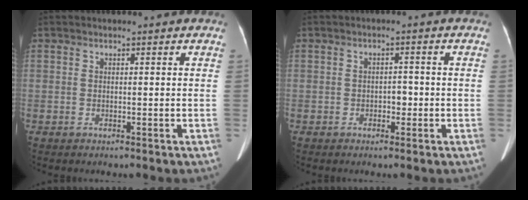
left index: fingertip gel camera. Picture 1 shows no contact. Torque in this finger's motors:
{"motor_torque": [-0.24, 0.02, 0.03, -0.01]}